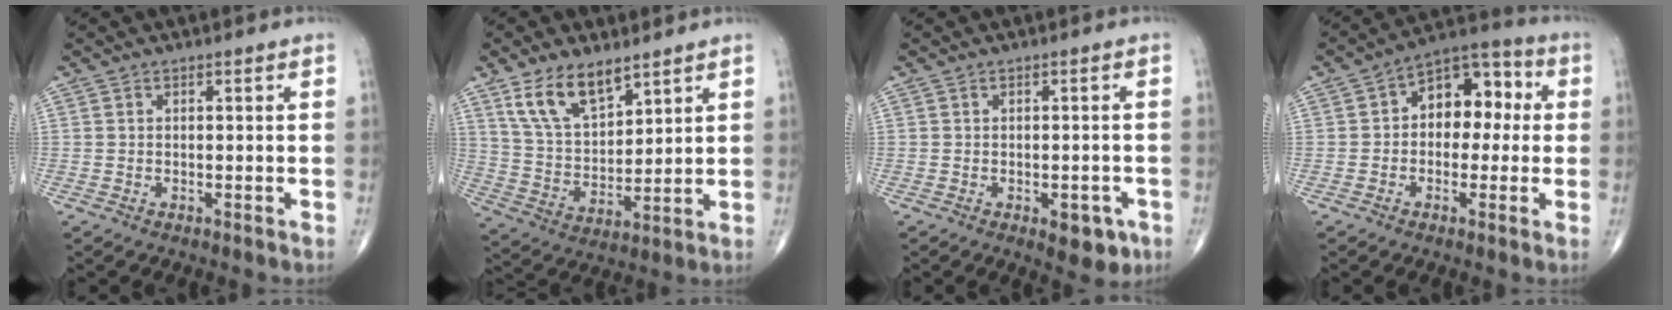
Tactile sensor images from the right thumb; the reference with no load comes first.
{"total": 11.5, "force": [7.5, 5.3, 7.0], "torque": [-0.114, -0.035, 0.153]}
{"total": 5.2, "force": [-2.2, 2.6, 3.9], "torque": [-0.025, 0.006, -0.021]}
{"total": 11.7, "force": [1.2, 7.7, 8.8], "torque": [-0.082, 0.038, 0.004]}